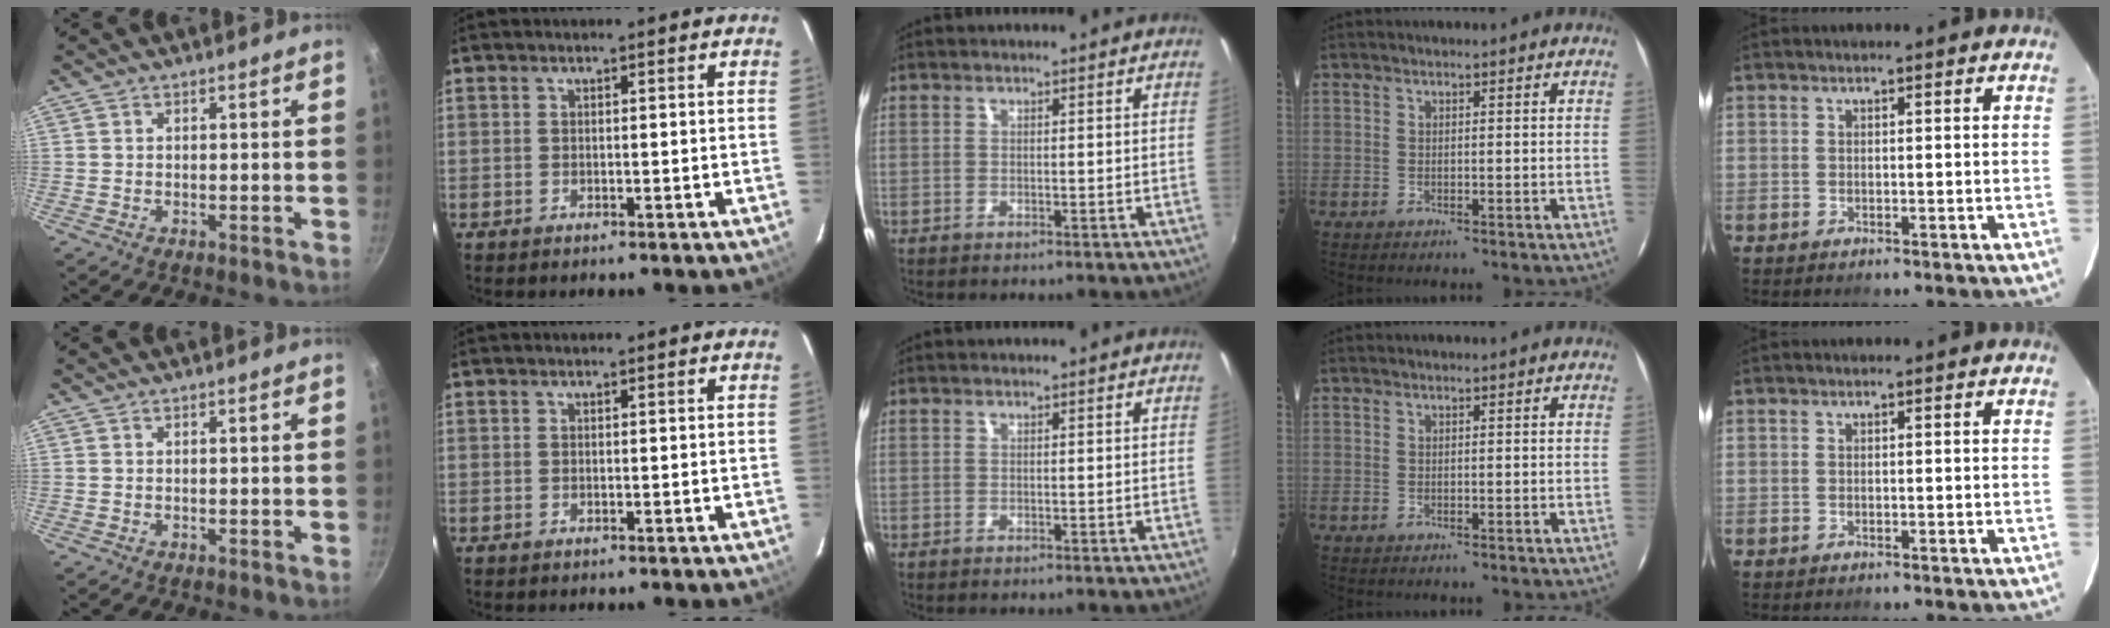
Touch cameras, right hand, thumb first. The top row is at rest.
{}